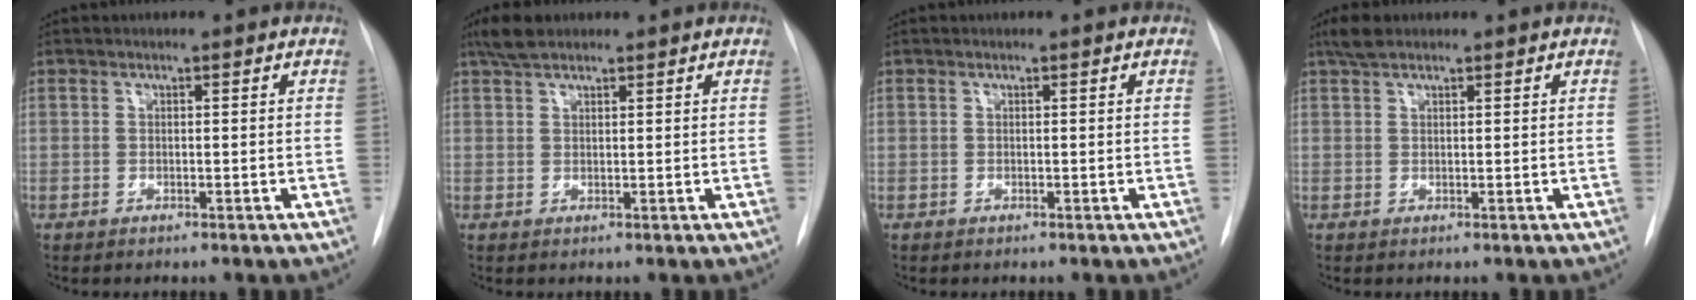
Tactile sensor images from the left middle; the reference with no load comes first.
{"total": 3.3, "force": [2.6, 1.2, 1.6], "torque": [-0.036, 0.011, 0.050]}
{"total": 0.0}
{"total": 2.4, "force": [1.9, 1.0, 1.2], "torque": [-0.025, 0.012, 0.036]}